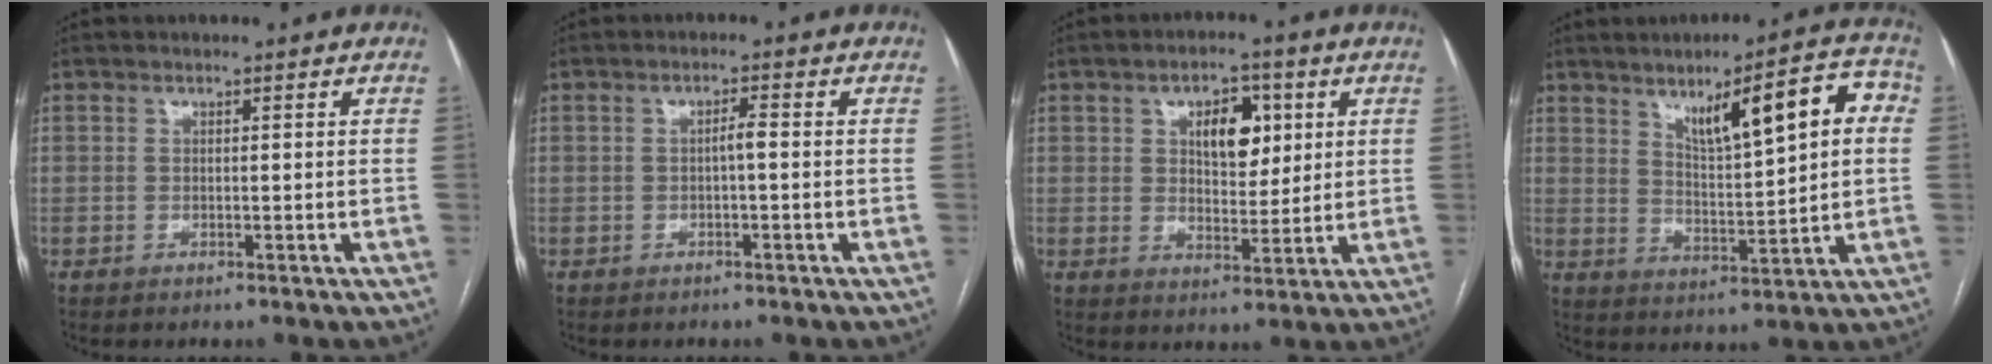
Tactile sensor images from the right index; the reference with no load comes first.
{"total": 1.7, "force": [-0.3, 0.2, 1.6], "torque": [-0.027, 0.004, -0.005]}
{"total": 7.5, "force": [2.6, 4.0, 5.8], "torque": [-0.087, 0.011, 0.046]}
{"total": 12.5, "force": [4.2, 2.5, 11.5], "torque": [-0.167, 0.021, 0.068]}